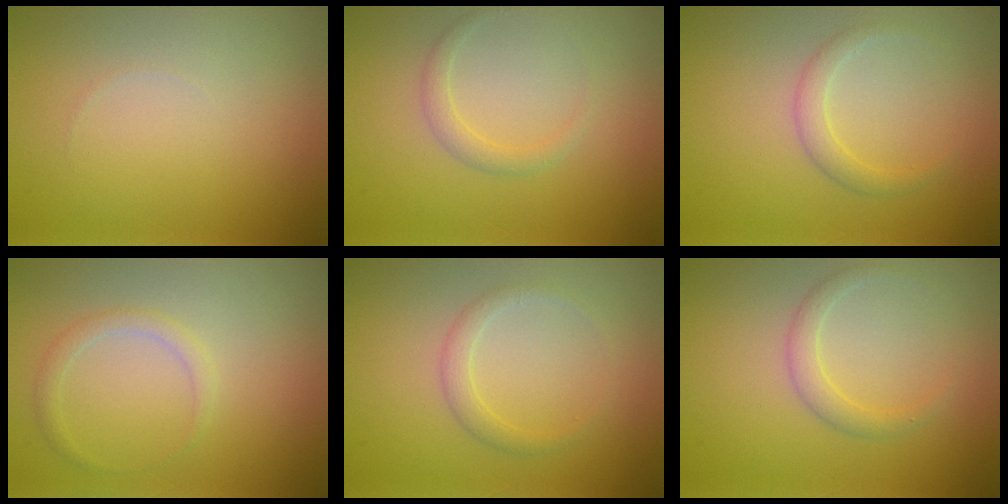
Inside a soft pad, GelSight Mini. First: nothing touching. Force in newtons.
{"total": 1.3, "press": 1.3, "slide": 0.1}
{"total": 1.6, "press": 1.6, "slide": 0.1}
{"total": 1.3, "press": 1.3, "slide": 0.1}
{"total": 1.5, "press": 1.5, "slide": 0.2}
{"total": 1.7, "press": 1.7, "slide": 0.1}